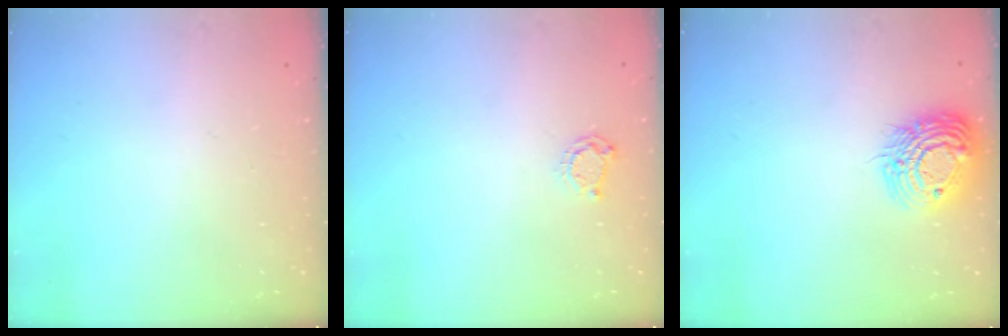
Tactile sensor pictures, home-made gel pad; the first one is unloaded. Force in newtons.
{"total": 4.2, "press": 4.2, "slide": 0.5}
{"total": 15.3, "press": 15.2, "slide": 1.3}